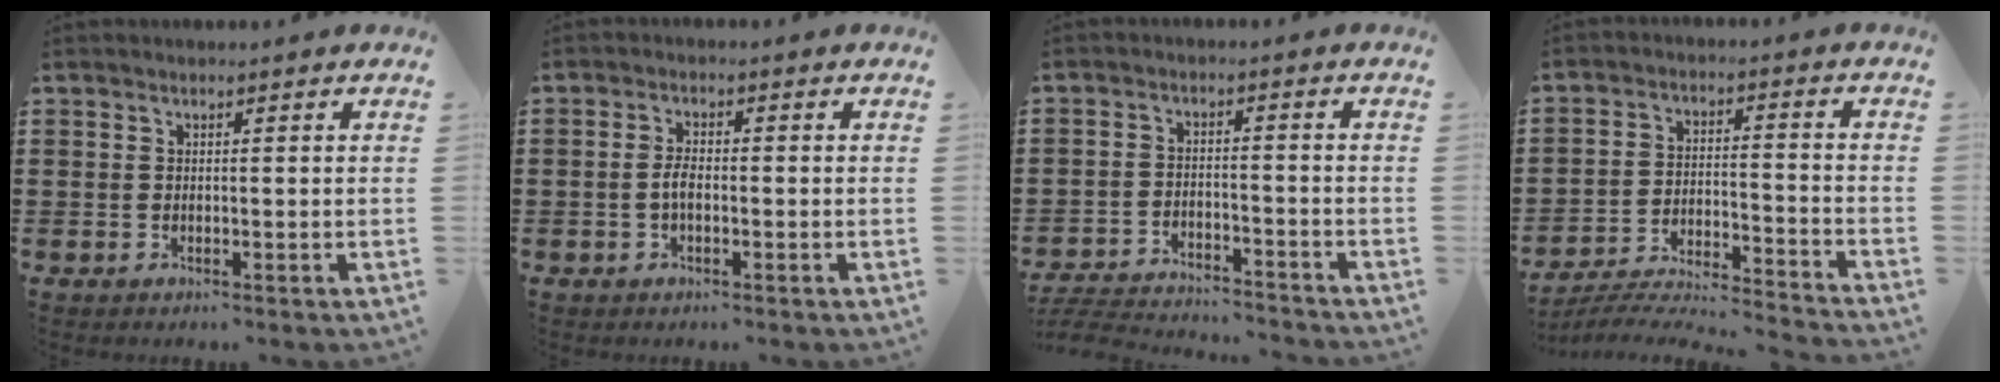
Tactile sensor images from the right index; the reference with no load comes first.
{"total": 2.5, "force": [-0.7, 1.0, 2.2], "torque": [-0.050, 0.000, -0.015]}
{"total": 4.3, "force": [-4.2, 0.1, 0.6], "torque": [-0.028, -0.003, -0.092]}
{"total": 5.8, "force": [-5.5, -0.2, 1.6], "torque": [-0.039, -0.011, -0.113]}